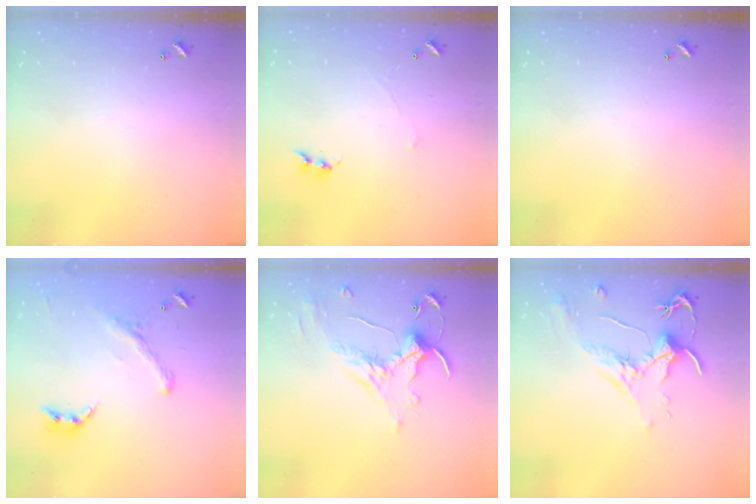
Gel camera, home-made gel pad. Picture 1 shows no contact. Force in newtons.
{"total": 0.7, "press": 0.3, "slide": 0.6}
{"total": 0.0}
{"total": 2.2, "press": 1.9, "slide": 1.0}
{"total": 1.7, "press": 1.3, "slide": 1.1}
{"total": 1.9, "press": 1.9, "slide": 0.6}